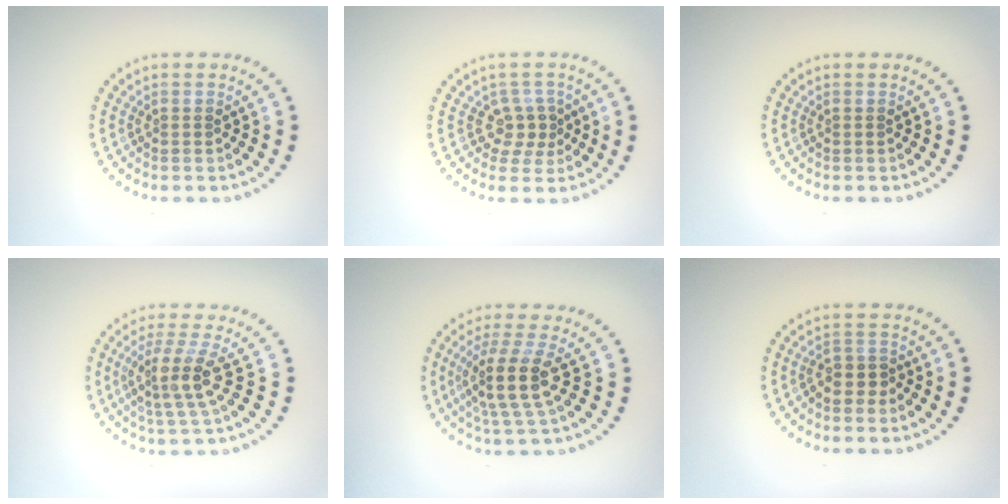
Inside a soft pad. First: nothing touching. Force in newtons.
{"total": 2.1, "press": 1.6, "slide": 1.4}
{"total": 0.0}
{"total": 3.6, "press": 2.8, "slide": 2.4}
{"total": 4.3, "press": 3.4, "slide": 2.5}
{"total": 1.8, "press": 1.5, "slide": 1.1}